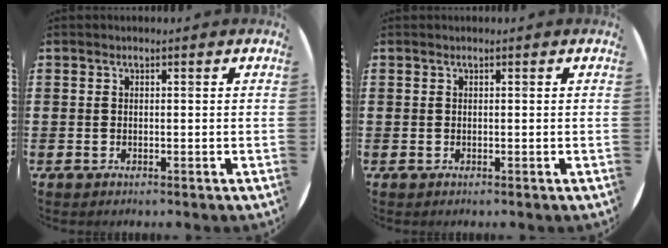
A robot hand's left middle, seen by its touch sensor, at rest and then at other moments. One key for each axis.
{"total": 0.0}